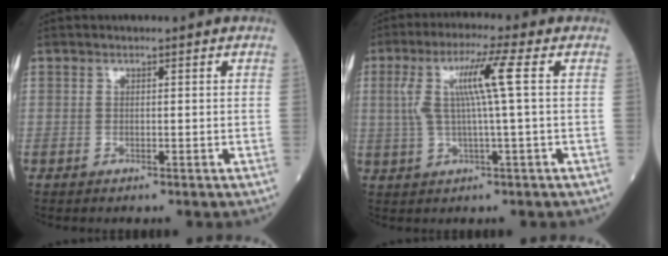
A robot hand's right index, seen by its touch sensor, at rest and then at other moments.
{"total": 8.1, "force": [1.4, -0.6, 7.9], "torque": [-0.163, 0.016, 0.030]}